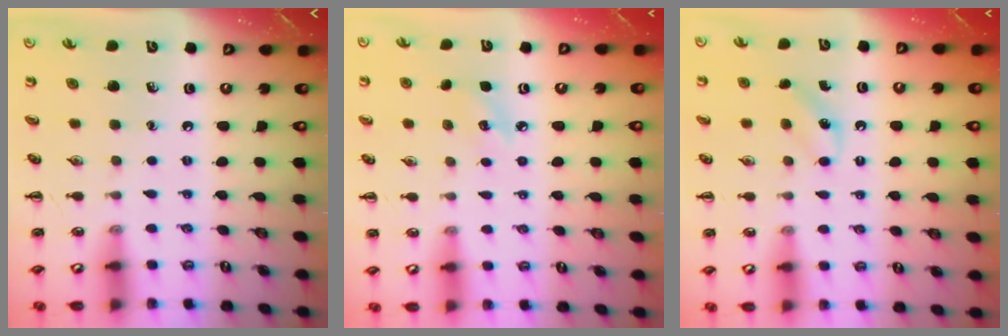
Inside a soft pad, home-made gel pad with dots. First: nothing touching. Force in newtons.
{"total": 5.4, "press": 5.2, "slide": 1.4}
{"total": 5.5, "press": 5.3, "slide": 1.4}